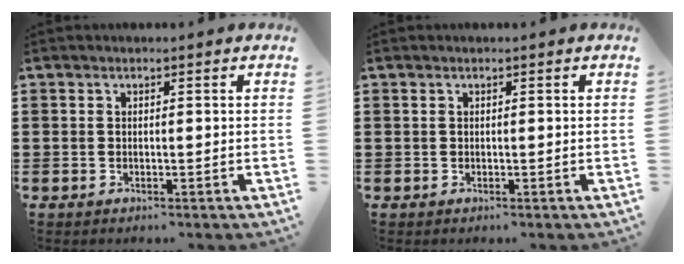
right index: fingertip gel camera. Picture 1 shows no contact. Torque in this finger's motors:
{"motor_torque": [0.88, 1.08, 0.02, 0.02]}